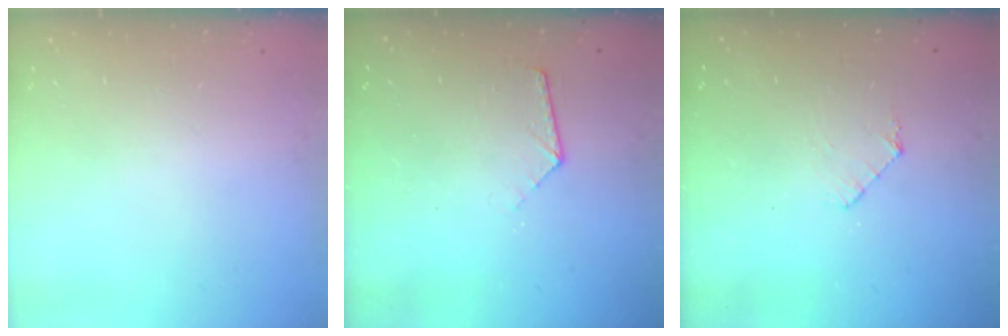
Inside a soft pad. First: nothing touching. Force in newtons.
{"total": 6.5, "press": 6.5, "slide": 0.5}
{"total": 6.2, "press": 6.1, "slide": 0.6}